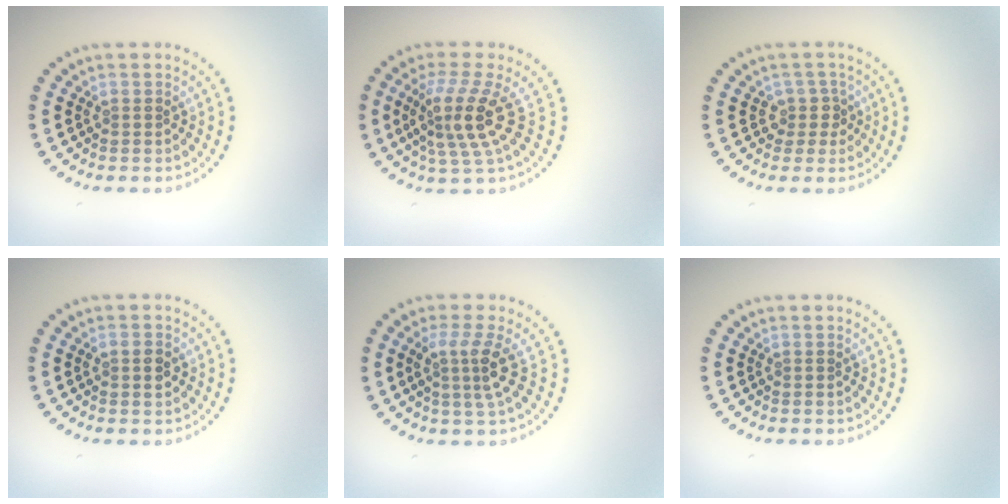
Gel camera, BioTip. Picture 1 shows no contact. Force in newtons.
{"total": 4.4, "press": 3.3, "slide": 3.0}
{"total": 1.9, "press": 1.3, "slide": 1.4}
{"total": 1.9, "press": 1.9, "slide": 0.2}
{"total": 3.1, "press": 2.2, "slide": 2.1}
{"total": 0.0}